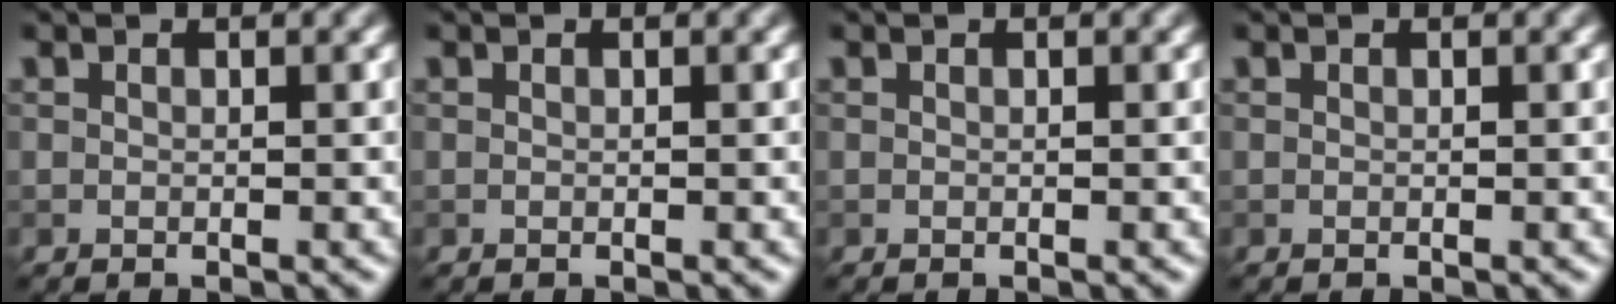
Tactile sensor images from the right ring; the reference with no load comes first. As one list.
[{"total": 0.0}, {"total": 0.0}, {"total": 0.0}]